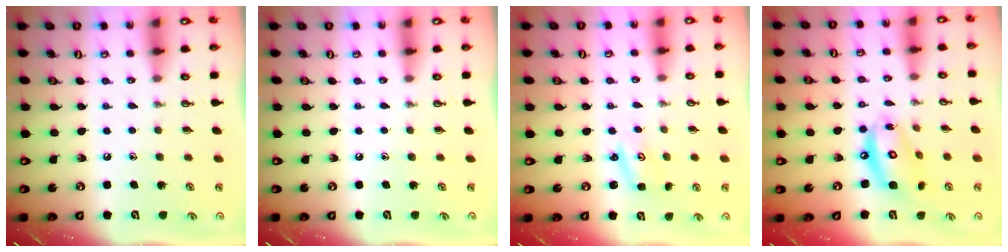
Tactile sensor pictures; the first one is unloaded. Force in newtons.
{"total": 0.0}
{"total": 2.1, "press": 2.1, "slide": 0.2}
{"total": 12.6, "press": 12.6, "slide": 1.1}